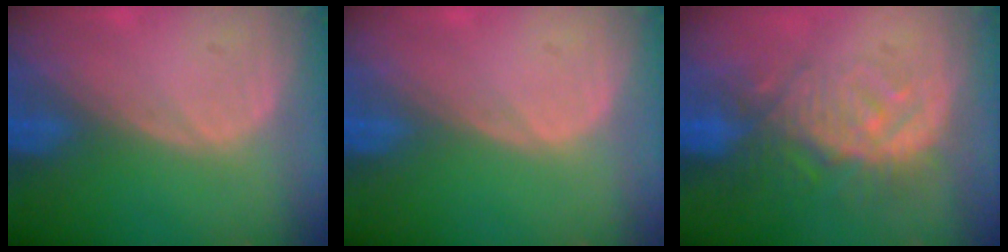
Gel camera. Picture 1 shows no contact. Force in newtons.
{"total": 0.0}
{"total": 9.2, "press": 8.3, "slide": 4.0}